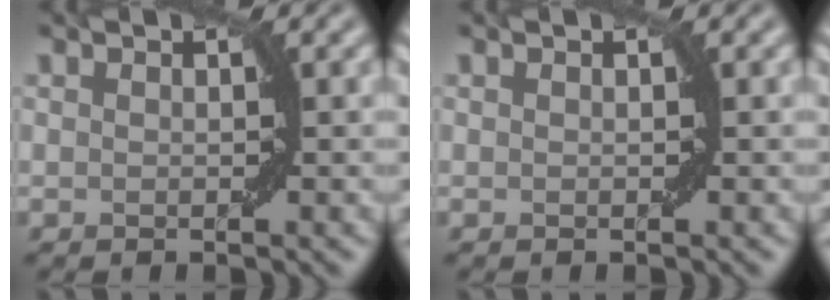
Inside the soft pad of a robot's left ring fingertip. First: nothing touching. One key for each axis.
{"total": 0.0}